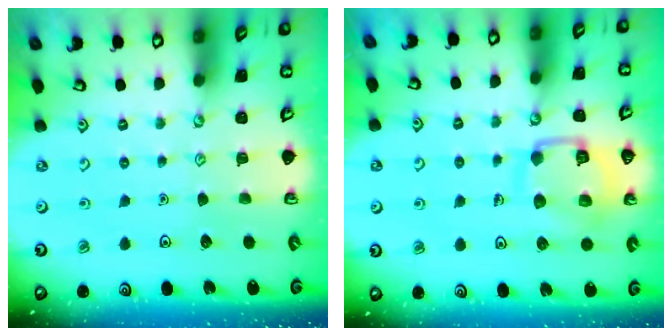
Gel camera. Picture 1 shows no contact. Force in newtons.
{"total": 13.2, "press": 13.1, "slide": 1.4}